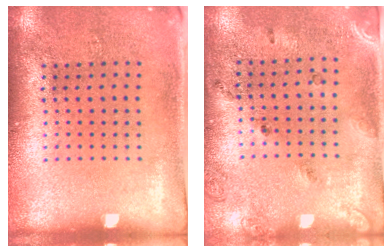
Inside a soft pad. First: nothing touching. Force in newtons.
{"total": 1.5, "press": 1.0, "slide": 1.1}